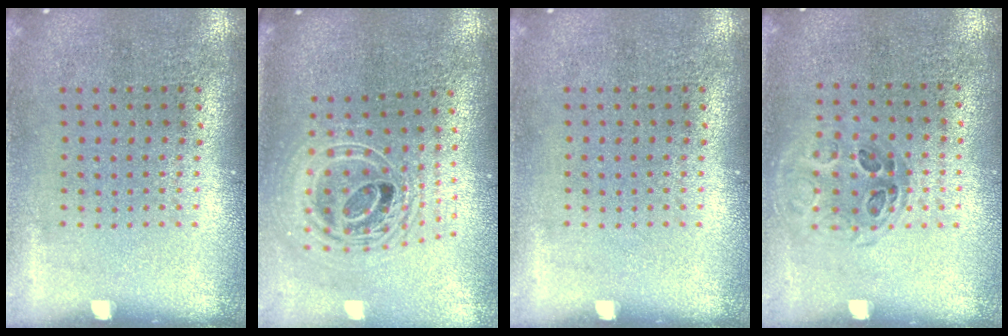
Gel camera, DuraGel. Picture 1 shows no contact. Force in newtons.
{"total": 2.4, "press": 1.8, "slide": 1.6}
{"total": 0.0}
{"total": 1.0, "press": 0.8, "slide": 0.5}